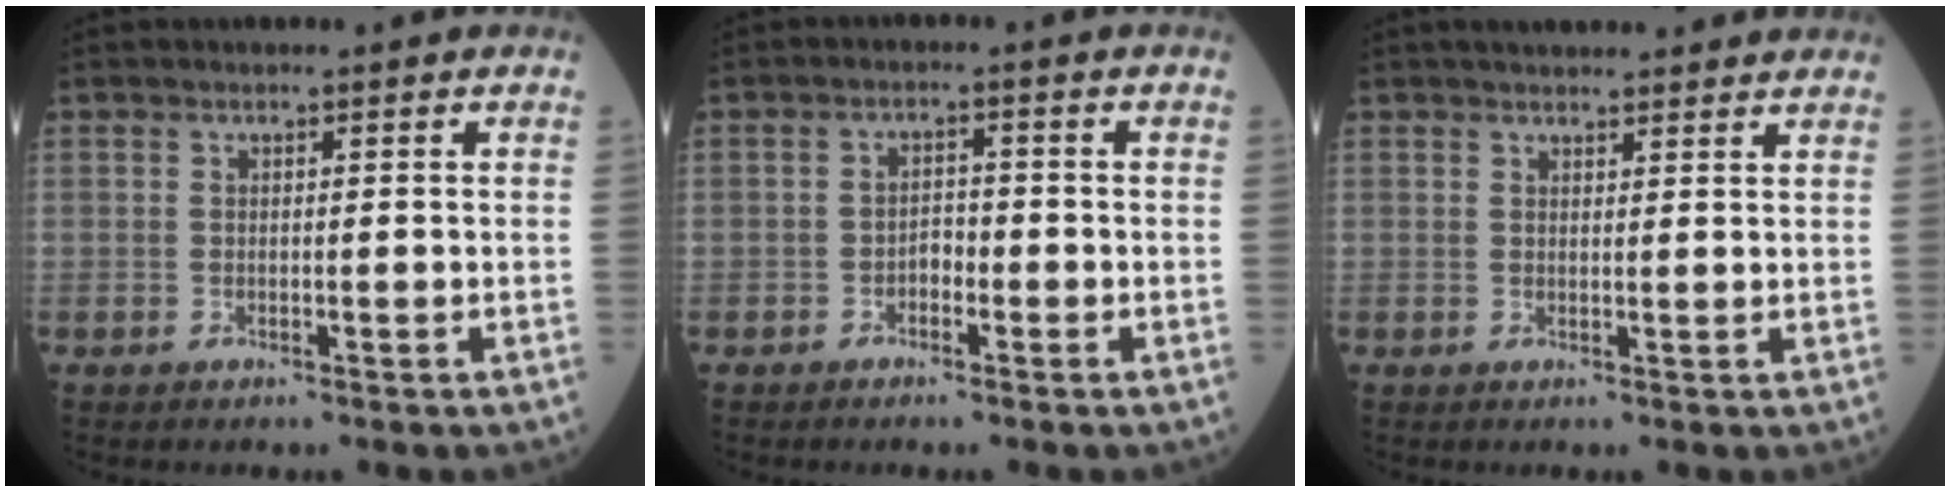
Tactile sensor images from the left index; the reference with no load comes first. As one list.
[{"total": 2.0, "force": [-1.0, 1.0, 1.3], "torque": [-0.017, 0.006, -0.022]}, {"total": 9.9, "force": [8.9, 1.8, 3.9], "torque": [-0.047, 0.027, 0.108]}]